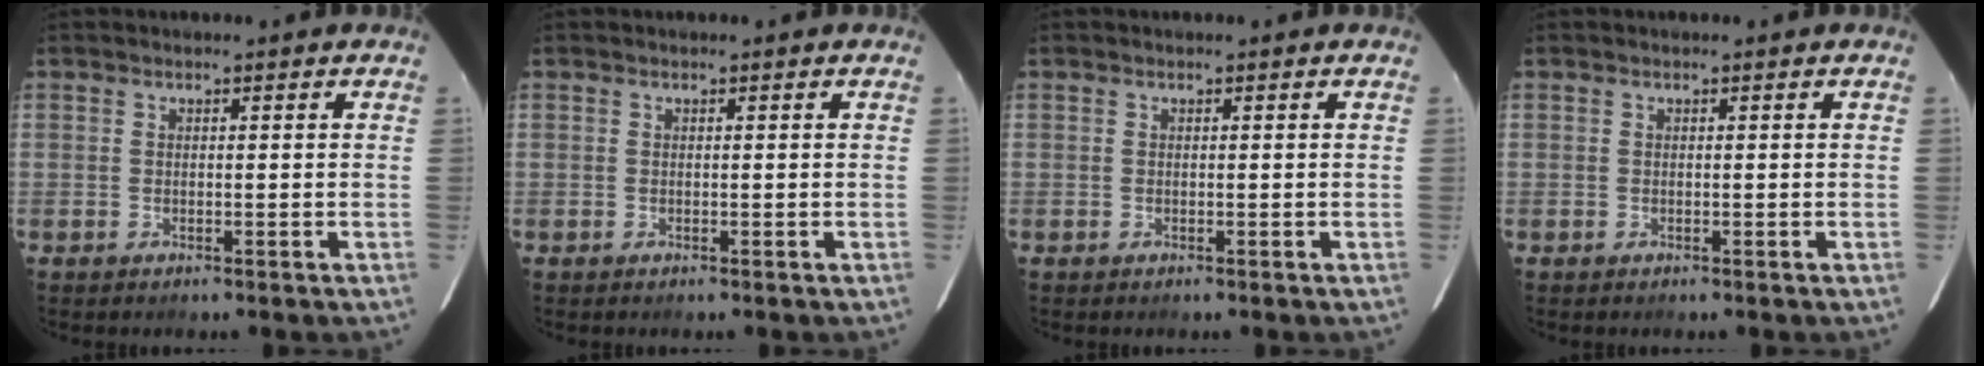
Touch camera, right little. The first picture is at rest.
{"total": 0.0}
{"total": 0.0}
{"total": 0.0}